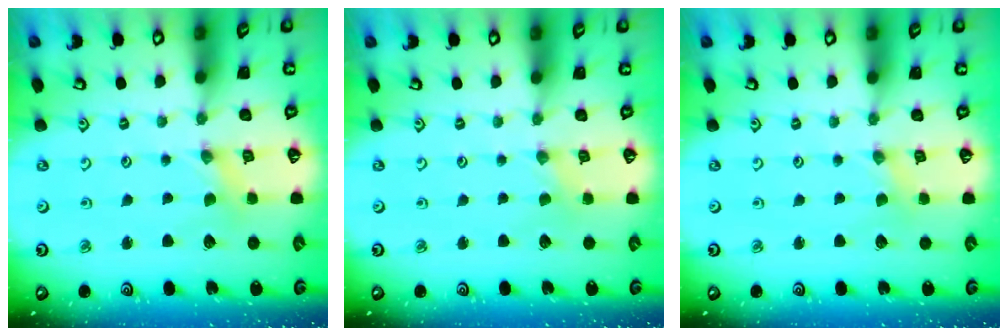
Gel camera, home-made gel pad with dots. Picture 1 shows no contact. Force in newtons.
{"total": 0.0}
{"total": 0.0}